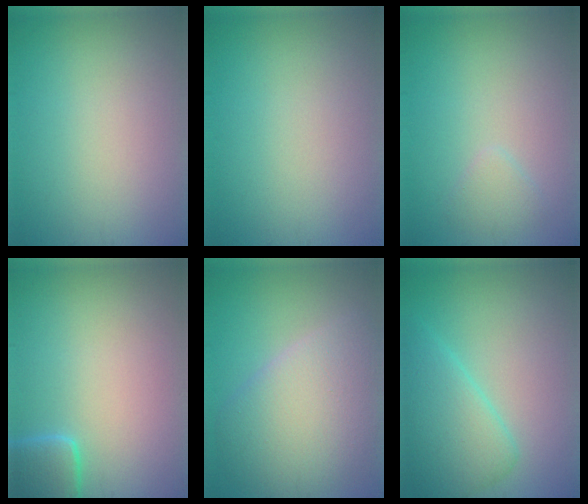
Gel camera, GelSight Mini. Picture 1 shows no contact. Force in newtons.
{"total": 0.0}
{"total": 1.2, "press": 1.2, "slide": 0.1}
{"total": 3.3, "press": 3.3, "slide": 0.4}
{"total": 8.1, "press": 8.1, "slide": 0.3}
{"total": 4.9, "press": 4.9, "slide": 0.2}